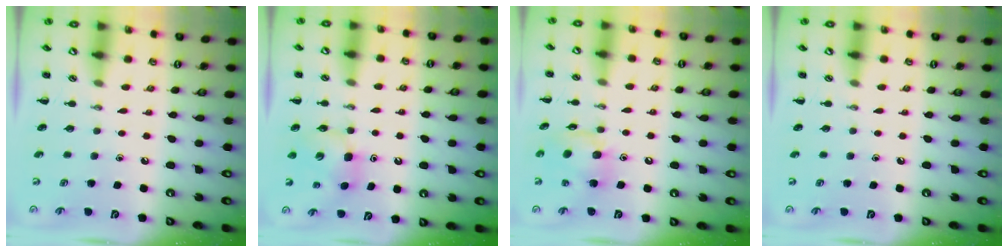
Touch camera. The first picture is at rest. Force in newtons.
{"total": 6.5, "press": 6.5, "slide": 1.0}
{"total": 13.2, "press": 12.9, "slide": 2.9}
{"total": 0.0}